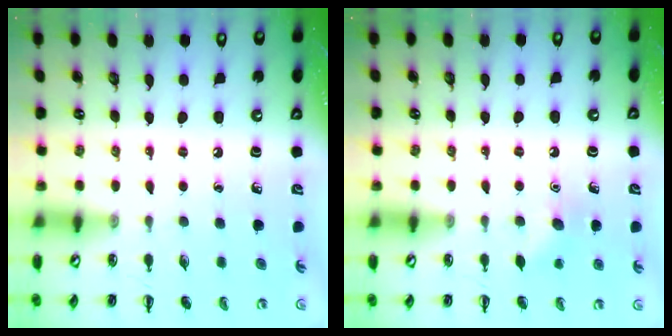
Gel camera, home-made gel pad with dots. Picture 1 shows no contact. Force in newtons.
{"total": 6.2, "press": 6.0, "slide": 1.5}